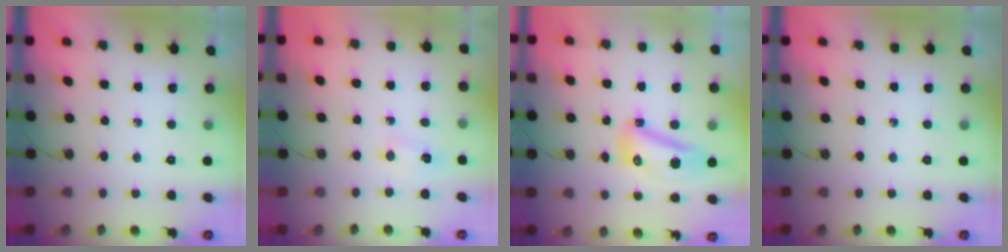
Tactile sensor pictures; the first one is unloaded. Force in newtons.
{"total": 2.1, "press": 1.8, "slide": 1.0}
{"total": 9.9, "press": 9.6, "slide": 2.3}
{"total": 0.0}